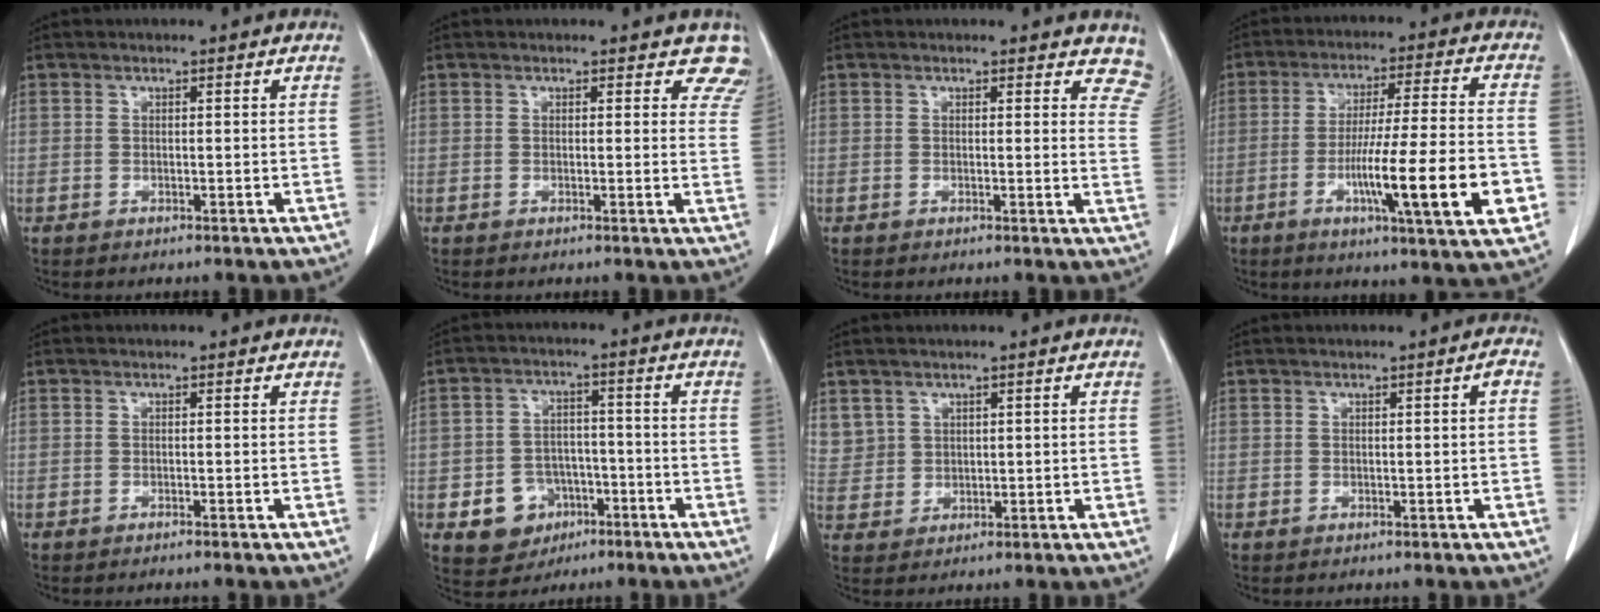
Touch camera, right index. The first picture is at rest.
{"total": 5.2, "force": [4.5, 2.5, 0.4], "torque": [0.035, -0.013, 0.015]}
{"total": 6.3, "force": [5.7, 2.4, 1.3], "torque": [0.020, -0.017, 0.028]}
{"total": 16.9, "force": [-5.2, 0.5, 16.1], "torque": [-0.236, -0.012, -0.079]}
{"total": 1.0, "force": [-0.8, -0.2, 0.4], "torque": [-0.004, 0.002, -0.012]}
{"total": 7.6, "force": [-3.4, 6.3, 2.6], "torque": [-0.048, 0.013, -0.044]}
{"total": 5.4, "force": [2.7, 4.6, 0.6], "torque": [-0.016, 0.009, 0.065]}
{"total": 0.9, "force": [0.0, -0.1, 0.9], "torque": [-0.014, 0.001, 0.002]}